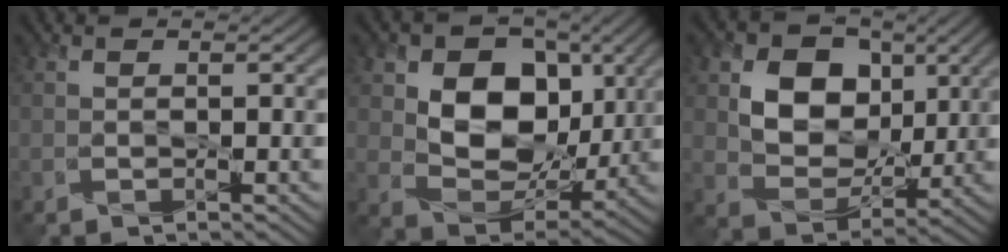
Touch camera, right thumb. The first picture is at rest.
{"total": 10.7, "force": [2.4, 7.9, 6.7], "torque": [-0.133, -0.005, 0.031]}
{"total": 9.2, "force": [2.3, 7.3, 5.2], "torque": [-0.109, -0.005, 0.030]}